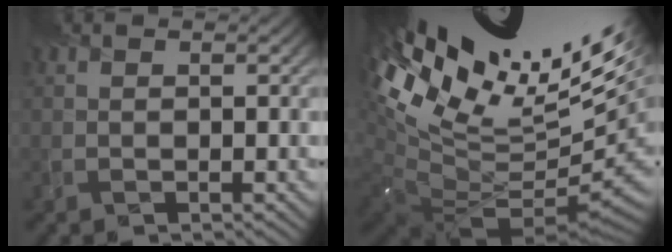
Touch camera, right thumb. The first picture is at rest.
{"total": 16.6, "force": [6.4, 6.7, 13.8], "torque": [-0.208, -0.009, 0.159]}